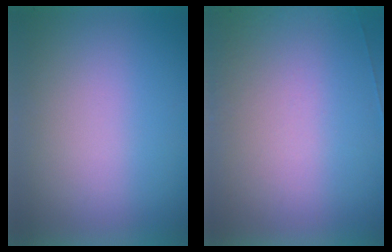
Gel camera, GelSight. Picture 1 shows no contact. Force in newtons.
{"total": 5.7}